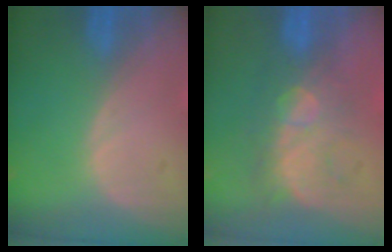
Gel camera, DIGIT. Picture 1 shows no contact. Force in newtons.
{"total": 8.8, "press": 7.6, "slide": 4.5}